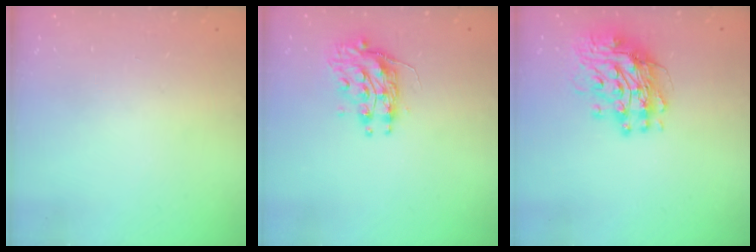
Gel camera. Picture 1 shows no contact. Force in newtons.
{"total": 9.6, "press": 9.6, "slide": 0.7}
{"total": 11.7, "press": 11.7, "slide": 1.1}